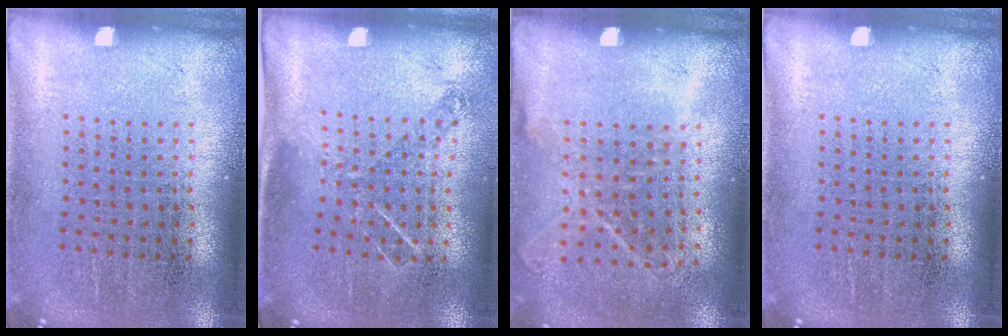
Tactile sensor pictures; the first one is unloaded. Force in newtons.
{"total": 0.9, "press": 0.9, "slide": 0.1}
{"total": 1.1, "press": 1.0, "slide": 0.5}
{"total": 0.0}